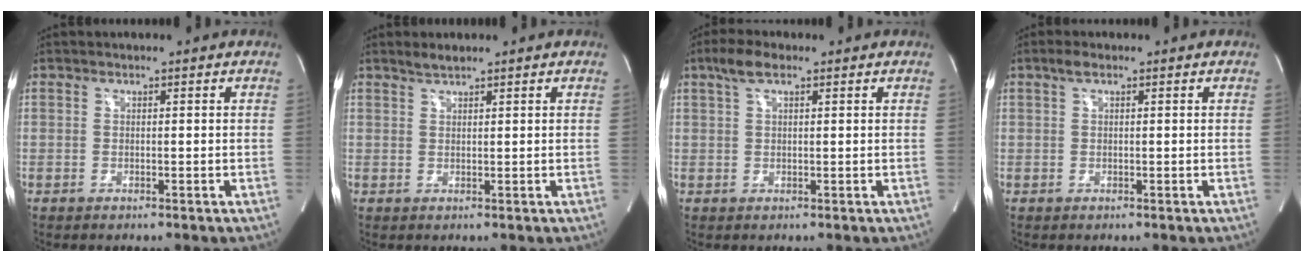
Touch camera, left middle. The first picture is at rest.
{"total": 1.4, "force": [1.3, 0.2, 0.5], "torque": [-0.013, 0.005, 0.030]}
{"total": 3.7, "force": [2.2, 1.2, 2.7], "torque": [-0.062, 0.018, 0.045]}
{"total": 1.4, "force": [0.8, 0.5, 1.1], "torque": [-0.026, 0.013, 0.015]}